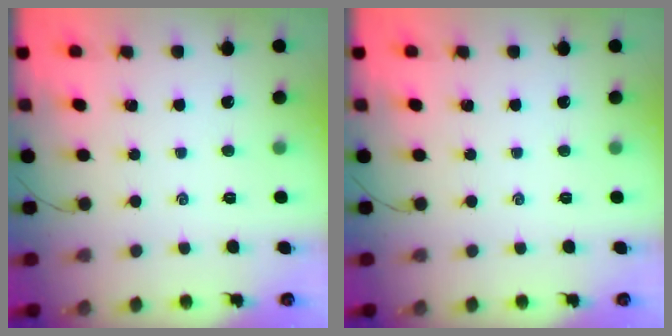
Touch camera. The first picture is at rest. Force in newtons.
{"total": 0.0}